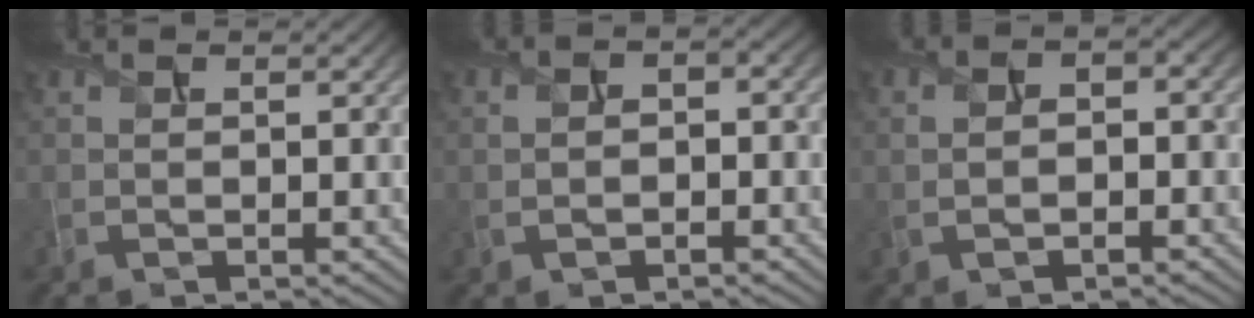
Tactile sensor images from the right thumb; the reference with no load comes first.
{"total": 3.7, "force": [-0.7, 2.5, 2.6], "torque": [-0.034, -0.002, -0.018]}
{"total": 4.3, "force": [-0.8, 2.8, 3.2], "torque": [-0.042, -0.002, -0.020]}